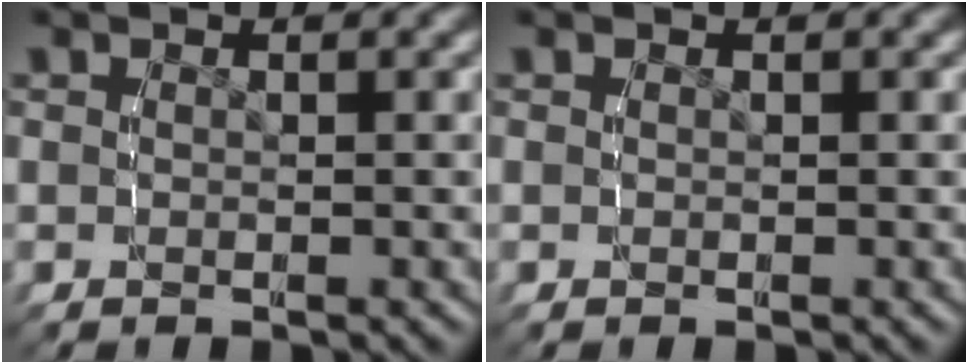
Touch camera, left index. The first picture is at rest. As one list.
[{"total": 0.0}]